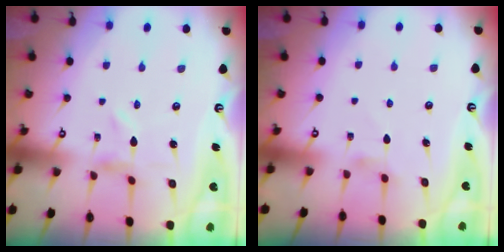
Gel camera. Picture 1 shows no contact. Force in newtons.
{"total": 2.7, "press": 2.7, "slide": 0.3}